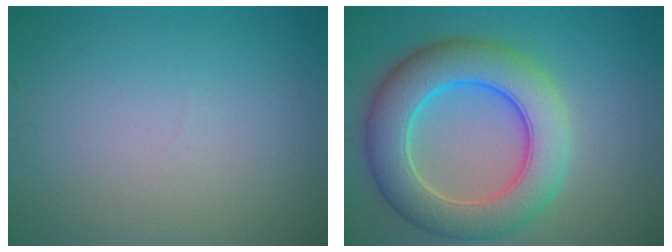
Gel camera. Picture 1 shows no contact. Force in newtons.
{"total": 9.3, "press": 9.3, "slide": 0.3}